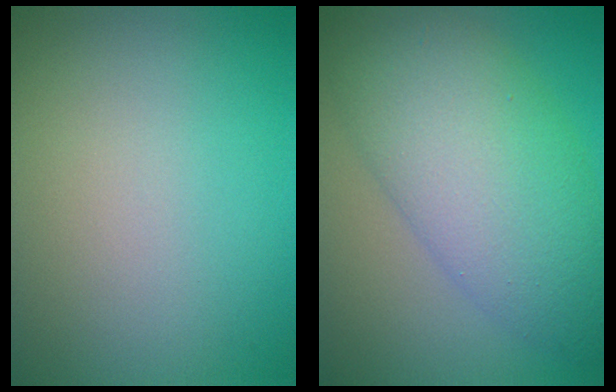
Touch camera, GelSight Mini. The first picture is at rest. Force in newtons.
{"total": 8.5, "press": 8.5, "slide": 0.3}